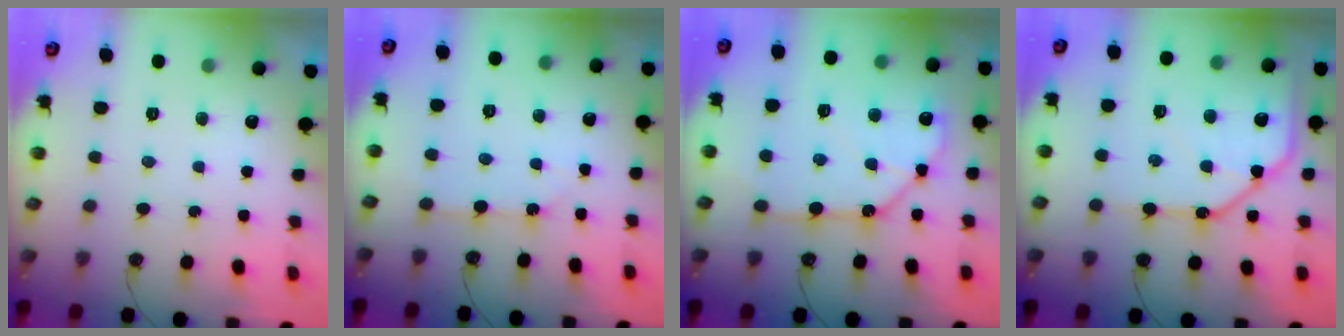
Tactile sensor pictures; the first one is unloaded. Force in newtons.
{"total": 3.9, "press": 3.9, "slide": 0.3}
{"total": 13.2, "press": 13.1, "slide": 1.9}
{"total": 15.6, "press": 15.4, "slide": 1.8}